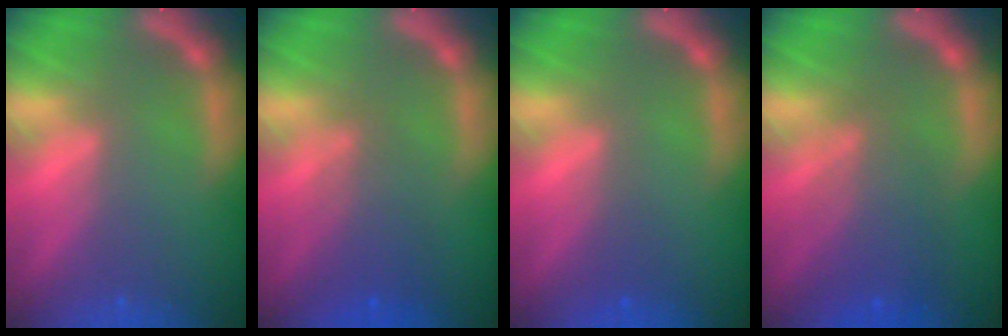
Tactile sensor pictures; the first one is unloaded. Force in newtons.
{"total": 3.5}
{"total": 1.0}
{"total": 5.1}